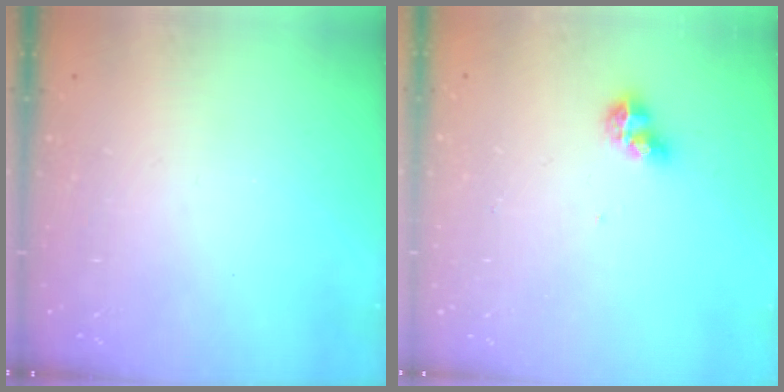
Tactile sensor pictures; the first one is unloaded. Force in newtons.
{"total": 6.1, "press": 6.1, "slide": 0.7}